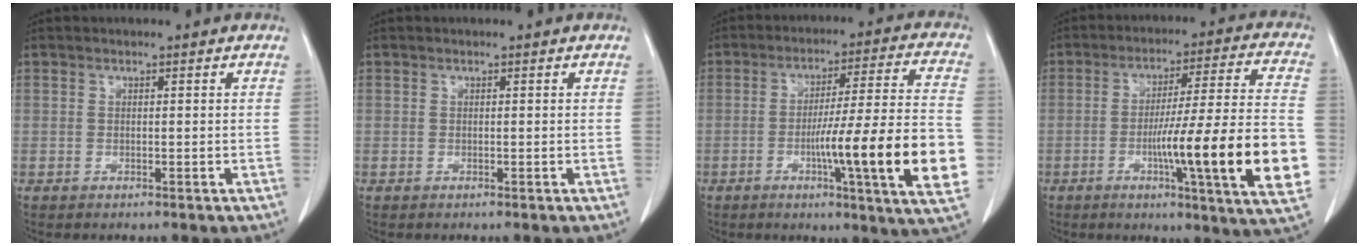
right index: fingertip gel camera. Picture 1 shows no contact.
{"total": 0.0}
{"total": 19.3, "force": [-4.7, -0.3, 18.7], "torque": [-0.230, -0.003, -0.067]}
{"total": 20.8, "force": [-5.1, -0.2, 20.2], "torque": [-0.252, -0.005, -0.073]}